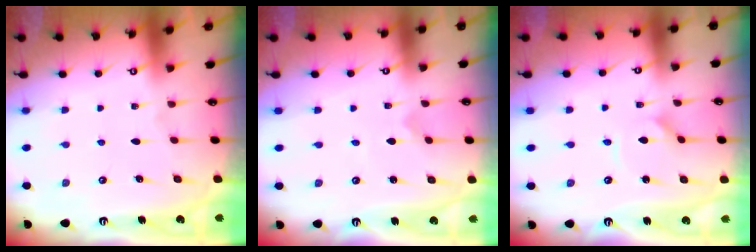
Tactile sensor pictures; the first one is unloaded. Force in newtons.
{"total": 0.0}
{"total": 2.0, "press": 2.0, "slide": 0.4}